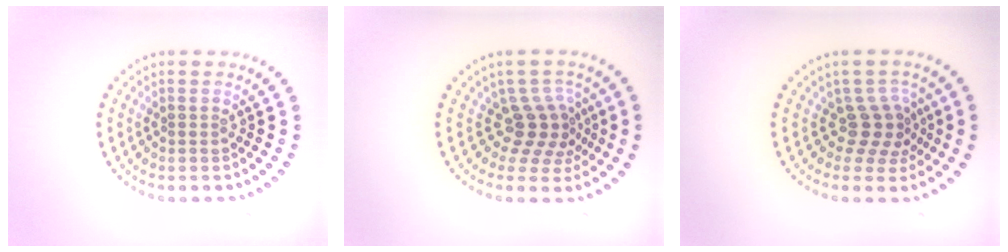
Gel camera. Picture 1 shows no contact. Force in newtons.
{"total": 3.5, "press": 2.4, "slide": 2.5}
{"total": 2.9, "press": 2.2, "slide": 1.9}